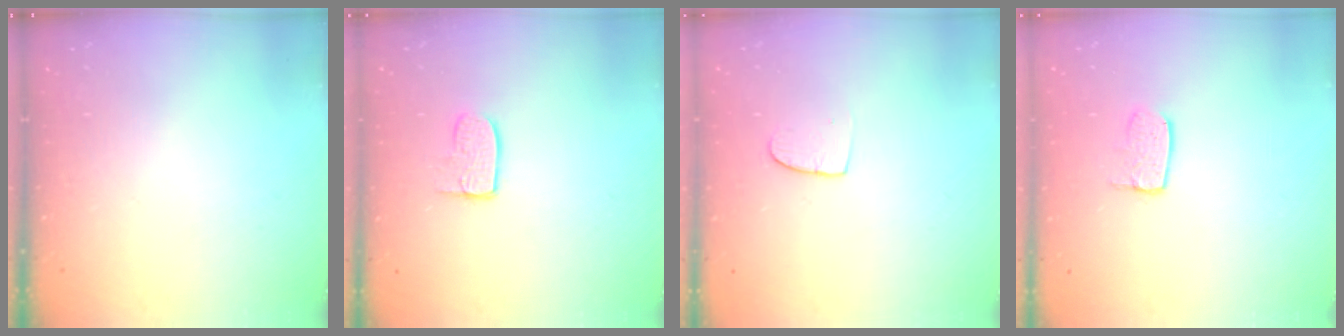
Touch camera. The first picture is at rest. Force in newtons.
{"total": 6.7, "press": 6.7, "slide": 0.4}
{"total": 6.3, "press": 6.2, "slide": 0.6}
{"total": 5.5, "press": 5.5, "slide": 0.3}